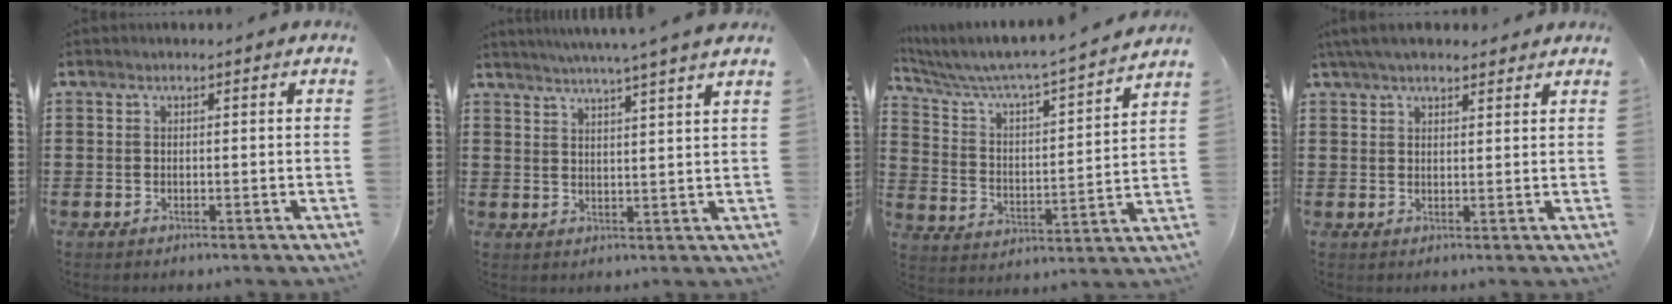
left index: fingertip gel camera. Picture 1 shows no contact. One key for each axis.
{"total": 4.1, "fx": 3.6, "fy": -1.1, "fz": 1.6, "tx": -0.042, "ty": -0.017, "tz": 0.060}
{"total": 4.1, "fx": 3.8, "fy": 0.3, "fz": 1.5, "tx": -0.053, "ty": -0.038, "tz": 0.052}
{"total": 4.1, "fx": 3.6, "fy": 1.0, "fz": 1.8, "tx": -0.044, "ty": -0.002, "tz": 0.067}